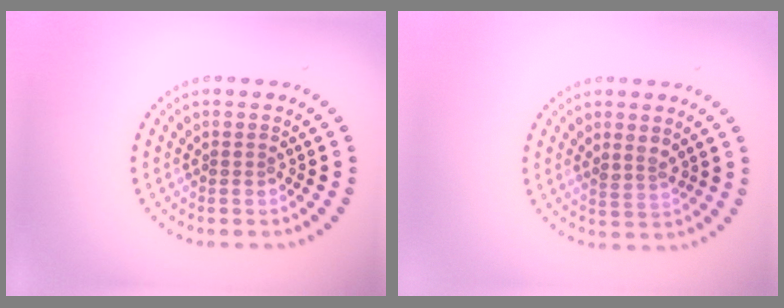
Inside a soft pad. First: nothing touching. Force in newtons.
{"total": 1.4, "press": 1.3, "slide": 0.7}